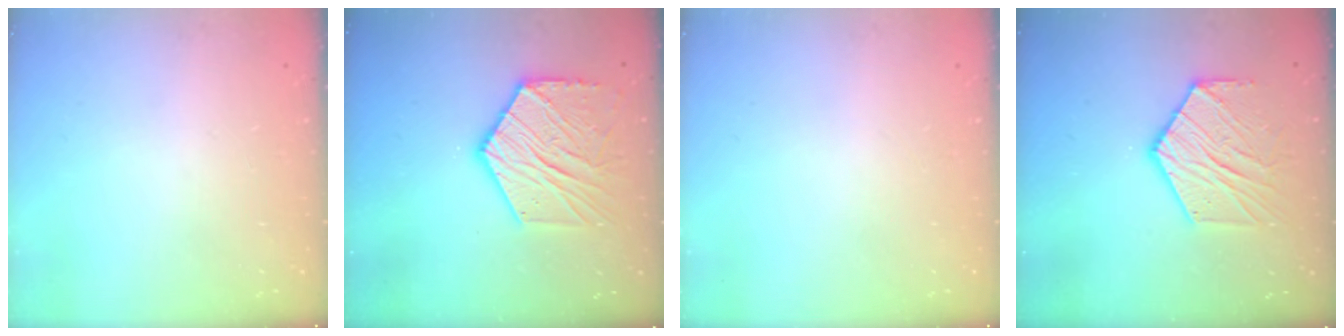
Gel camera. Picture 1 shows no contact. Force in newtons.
{"total": 16.2, "press": 16.1, "slide": 1.4}
{"total": 0.0}
{"total": 13.5, "press": 13.4, "slide": 1.1}